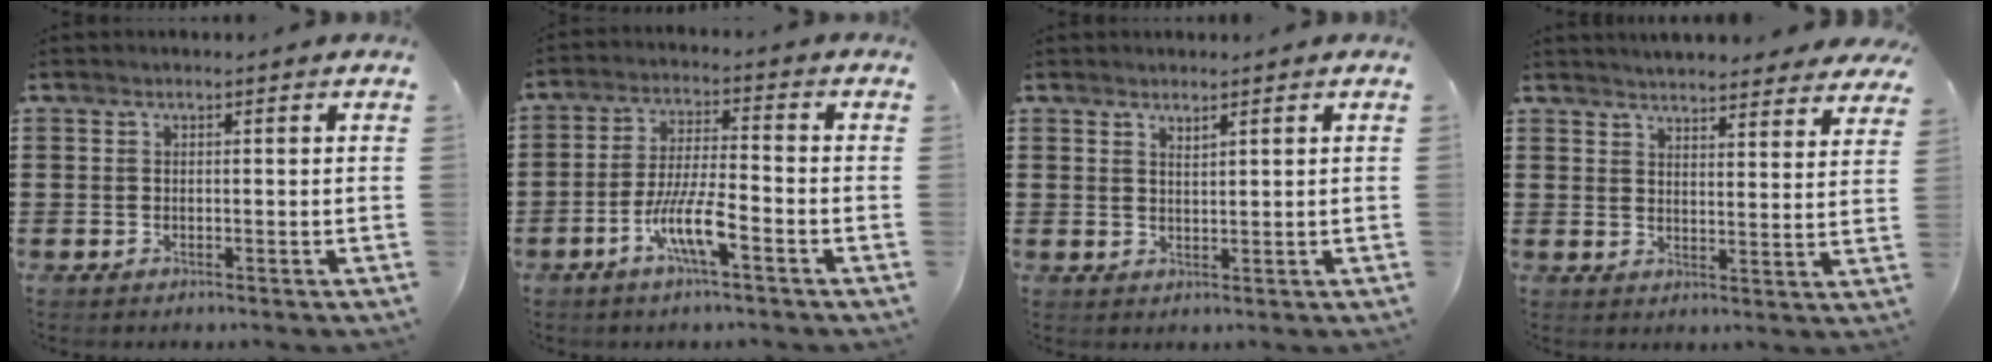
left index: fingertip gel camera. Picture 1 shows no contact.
{"total": 7.8, "force": [-4.0, 1.2, 6.6], "torque": [-0.140, -0.007, -0.079]}
{"total": 1.4, "force": [1.3, 0.1, 0.6], "torque": [-0.013, 0.000, 0.024]}
{"total": 4.3, "force": [4.3, 0.1, 0.2], "torque": [-0.014, -0.022, 0.076]}